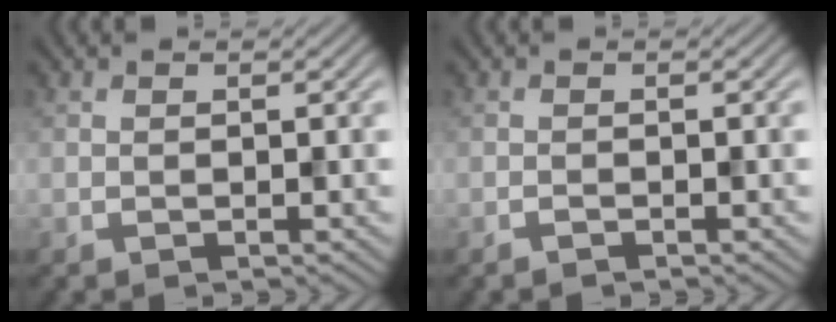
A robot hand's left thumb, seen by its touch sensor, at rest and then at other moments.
{"total": 0.6, "force": [-0.5, 0.0, 0.3], "torque": [-0.004, 0.001, -0.010]}